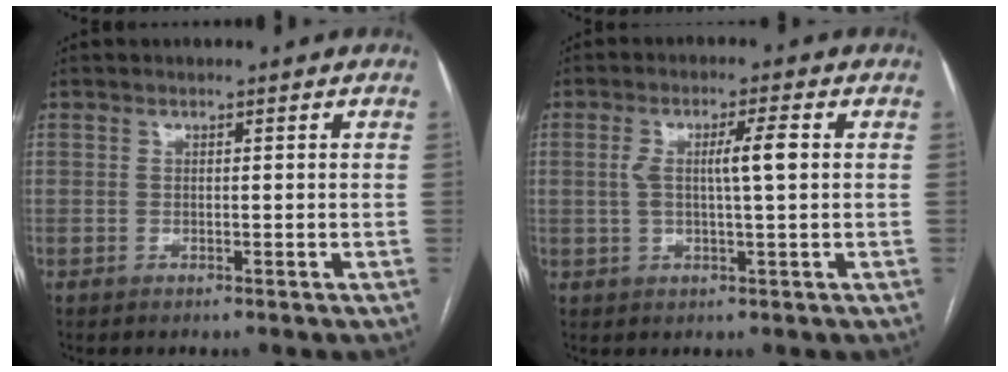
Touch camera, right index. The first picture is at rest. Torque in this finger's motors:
{"motor_torque": [0.20, 0.06, 0.13, 0.08]}